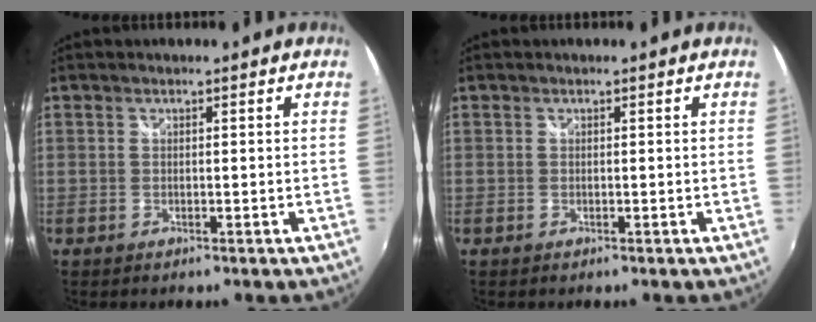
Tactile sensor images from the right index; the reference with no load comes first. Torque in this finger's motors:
{"motor_torque": [-0.27, 0.28, 0.00, 0.00]}